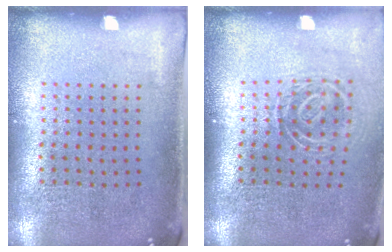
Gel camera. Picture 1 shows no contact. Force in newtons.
{"total": 1.8, "press": 1.2, "slide": 1.4}